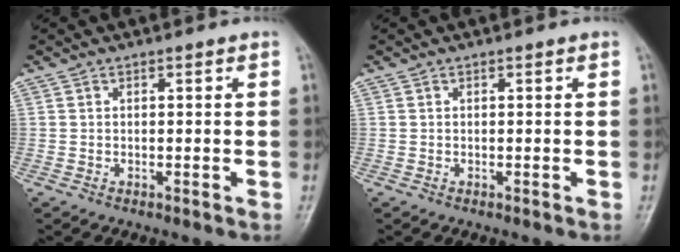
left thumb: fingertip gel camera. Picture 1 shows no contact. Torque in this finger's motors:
{"motor_torque": [0.00, 0.00, 0.00, 0.00, 0.00]}